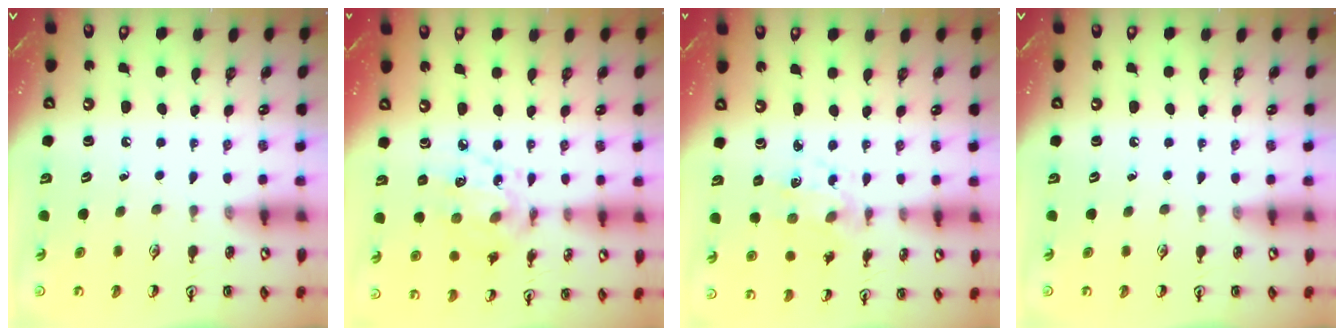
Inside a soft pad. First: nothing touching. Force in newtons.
{"total": 10.7, "press": 10.6, "slide": 0.8}
{"total": 3.5, "press": 3.4, "slide": 1.0}
{"total": 0.0}